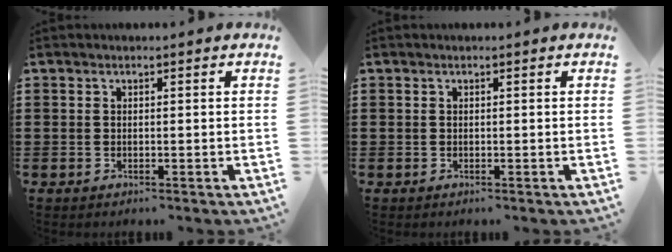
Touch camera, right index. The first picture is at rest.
{"total": 0.0}